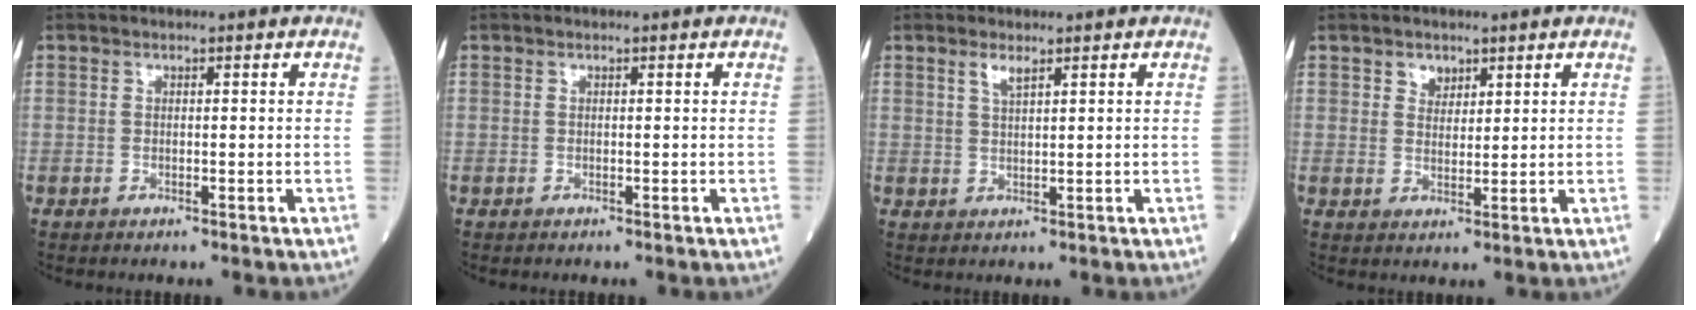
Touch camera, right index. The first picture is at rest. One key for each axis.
{"total": 0.0}
{"total": 1.9, "fx": 1.3, "fy": 0.2, "fz": 1.4, "tx": -0.031, "ty": -0.001, "tz": 0.027}
{"total": 2.5, "fx": 1.6, "fy": 1.7, "fz": 0.8, "tx": -0.012, "ty": -0.001, "tz": 0.027}